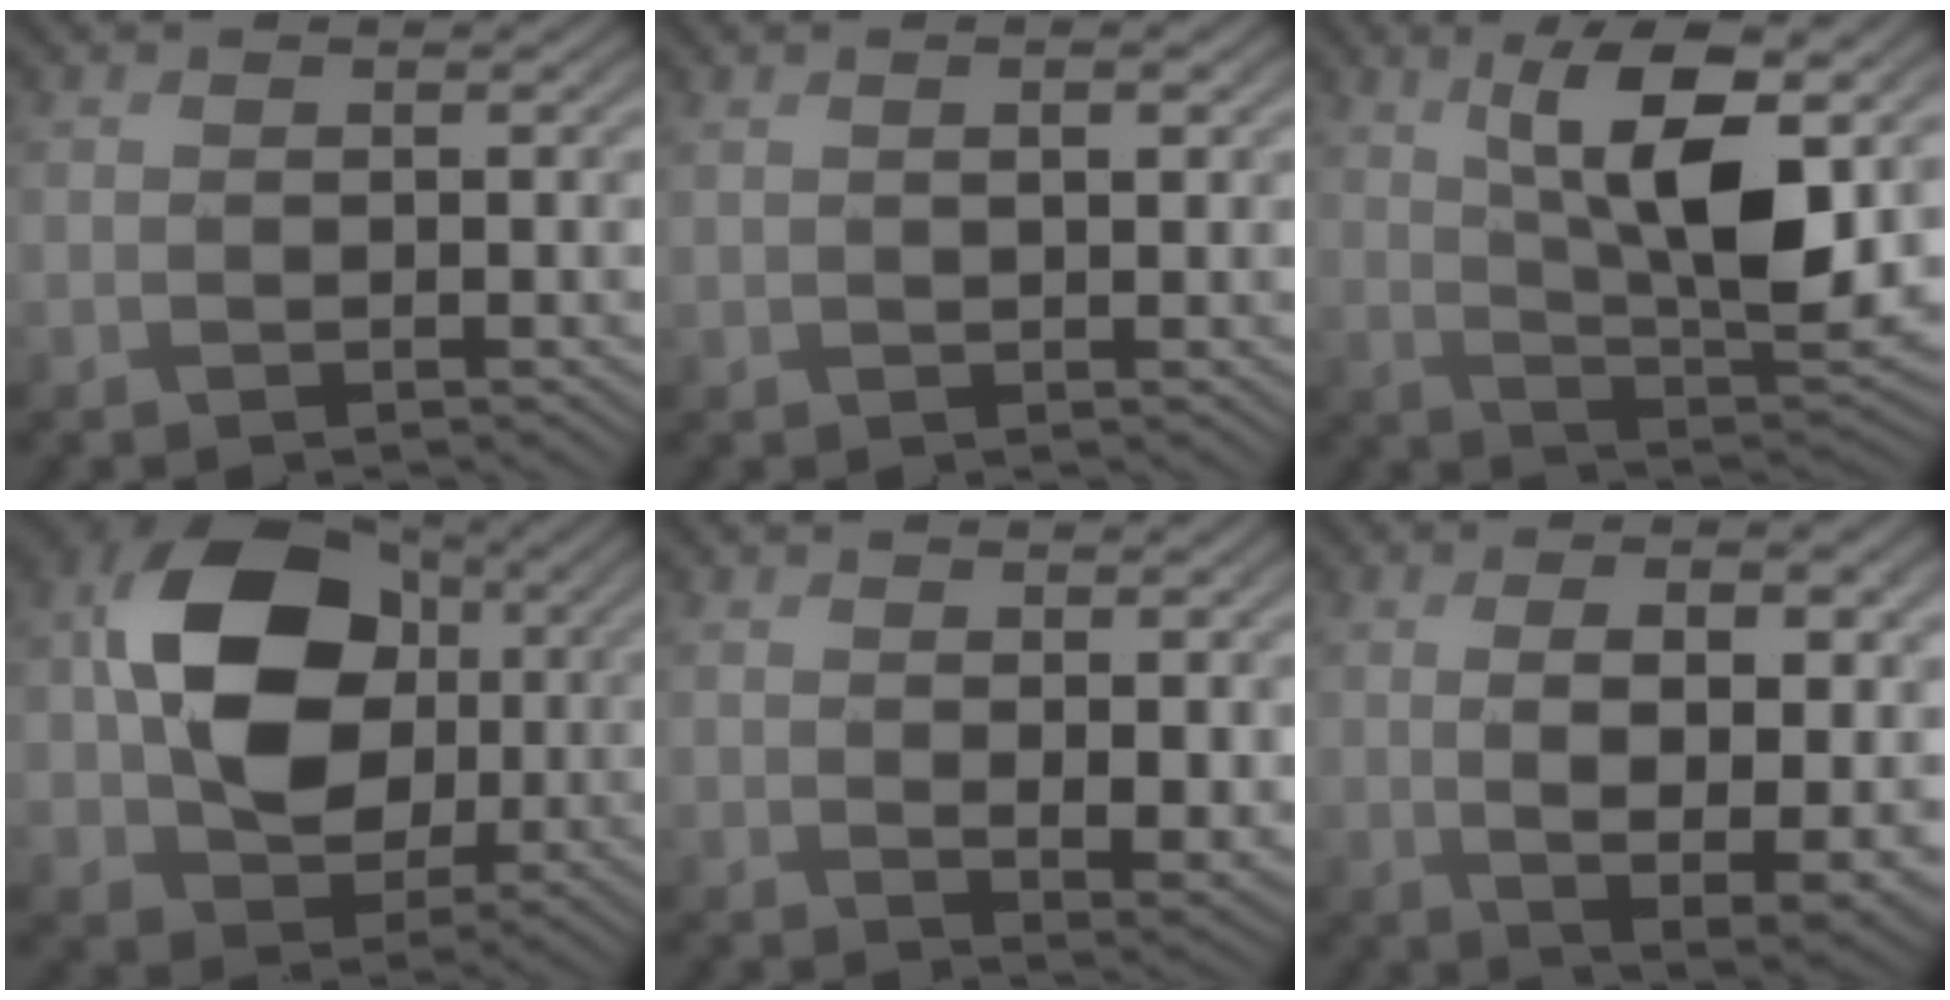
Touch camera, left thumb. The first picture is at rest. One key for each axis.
{"total": 1.7, "fx": 0.9, "fy": 0.6, "fz": 1.4, "tx": -0.022, "ty": -0.002, "tz": 0.021}
{"total": 12.2, "fx": 3.8, "fy": 4.0, "fz": 10.9, "tx": -0.188, "ty": -0.006, "tz": 0.068}
{"total": 14.3, "fx": 1.4, "fy": 11.0, "fz": 9.1, "tx": -0.171, "ty": 0.013, "tz": 0.021}
{"total": 5.4, "fx": 2.6, "fy": 2.3, "fz": 4.1, "tx": -0.083, "ty": -0.013, "tz": 0.059}
{"total": 11.4, "fx": 1.8, "fy": 5.0, "fz": 10.1, "tx": -0.160, "ty": -0.004, "tz": 0.030}